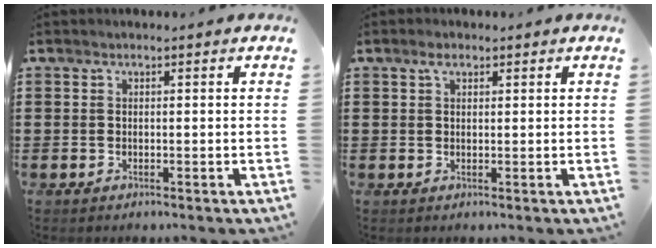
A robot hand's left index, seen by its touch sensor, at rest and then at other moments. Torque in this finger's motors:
{"motor_torque": [0.31, -0.23, 0.01, 0.03]}